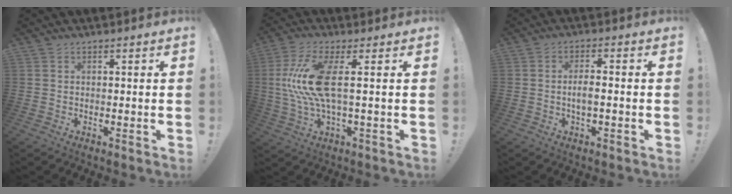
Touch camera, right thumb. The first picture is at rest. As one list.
[{"total": 13.9, "force": [1.6, 3.6, 13.3], "torque": [-0.272, -0.014, 0.019]}, {"total": 4.2, "force": [-1.2, 1.1, 3.9], "torque": [-0.086, 0.000, -0.025]}]